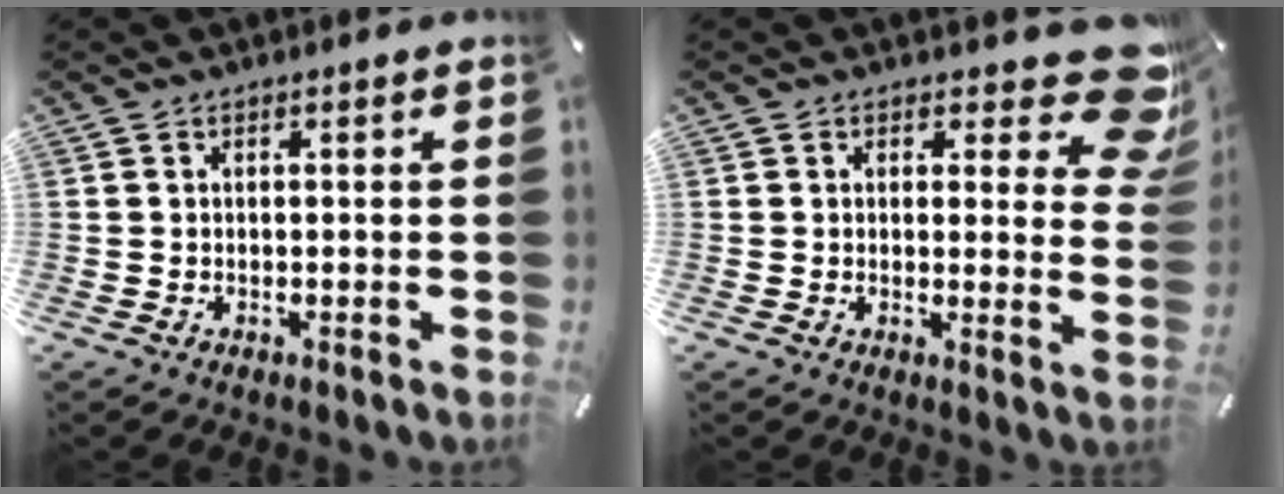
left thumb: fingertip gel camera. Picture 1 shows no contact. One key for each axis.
{"total": 10.7, "fx": 6.4, "fy": 5.0, "fz": 7.1, "tx": -0.074, "ty": -0.050, "tz": 0.109}